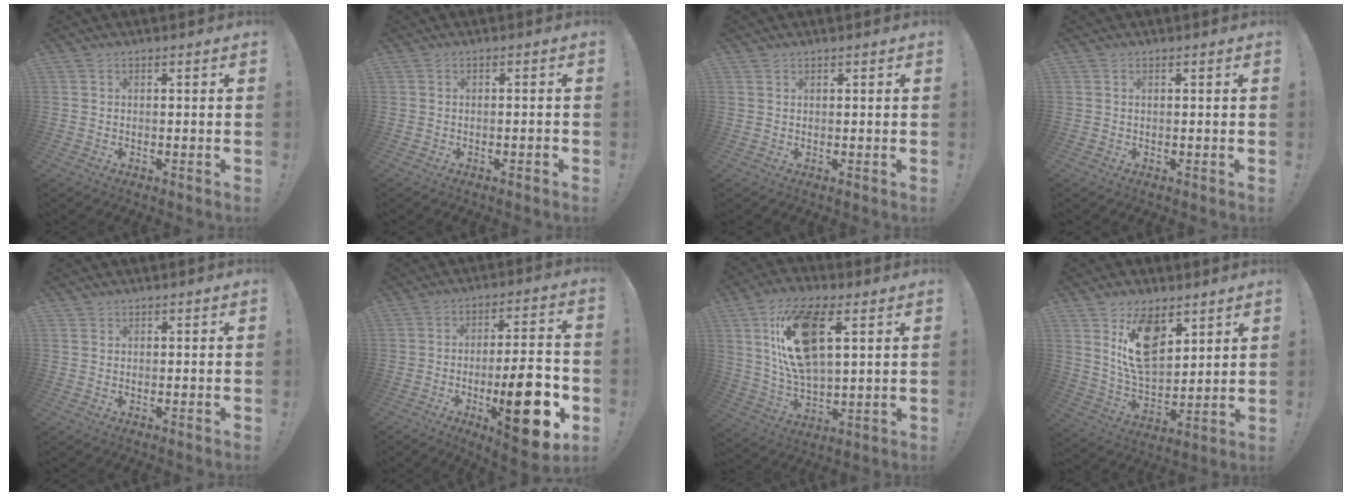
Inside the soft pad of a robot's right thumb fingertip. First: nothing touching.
{"total": 1.1, "force": [-0.7, 0.3, 0.8], "torque": [-0.010, 0.003, -0.011]}
{"total": 0.7, "force": [0.6, 0.4, 0.2], "torque": [0.001, -0.002, 0.010]}
{"total": 0.6, "force": [0.4, 0.0, 0.4], "torque": [-0.009, 0.001, 0.007]}
{"total": 0.8, "force": [0.6, 0.5, 0.1], "torque": [-0.005, 0.000, 0.012]}
{"total": 19.1, "force": [-5.8, 5.7, 17.3], "torque": [-0.240, 0.008, -0.083]}
{"total": 18.9, "force": [7.0, 9.3, 14.9], "torque": [-0.278, -0.014, 0.119]}
{"total": 15.5, "force": [8.0, 9.1, 9.6], "torque": [-0.157, -0.044, 0.150]}